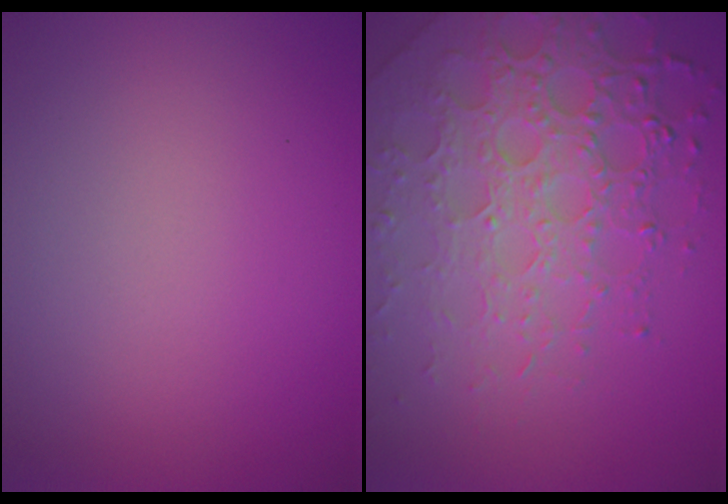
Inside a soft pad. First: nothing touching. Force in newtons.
{"total": 7.8, "press": 5.4, "slide": 5.6}